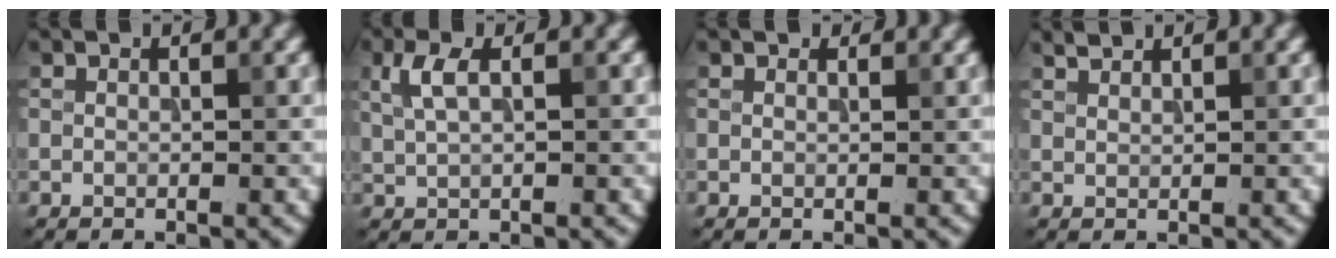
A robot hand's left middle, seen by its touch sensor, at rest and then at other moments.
{"total": 2.5, "force": [0.9, 1.0, 2.1], "torque": [-0.048, 0.003, 0.021]}
{"total": 0.7, "force": [0.7, 0.3, 0.1], "torque": [-0.002, -0.003, 0.007]}
{"total": 1.0, "force": [1.0, 0.1, 0.2], "torque": [-0.004, 0.001, 0.022]}